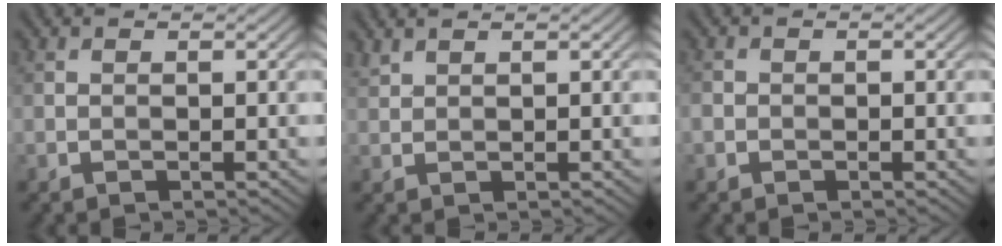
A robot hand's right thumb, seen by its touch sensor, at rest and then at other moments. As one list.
[{"total": 1.2, "force": [1.2, 0.2, 0.3], "torque": [-0.014, 0.004, 0.031]}, {"total": 1.3, "force": [-0.4, 1.2, 0.4], "torque": [-0.007, -0.006, -0.011]}]